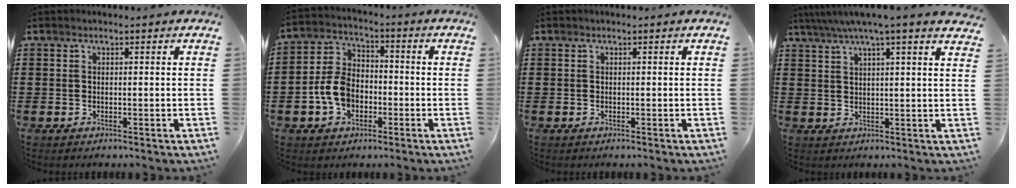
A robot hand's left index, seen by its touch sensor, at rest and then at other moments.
{"total": 7.5, "force": [-2.4, 5.2, 4.7], "torque": [-0.119, 0.009, -0.052]}
{"total": 0.0}
{"total": 4.5, "force": [3.5, 0.0, 2.8], "torque": [-0.065, -0.009, 0.060]}